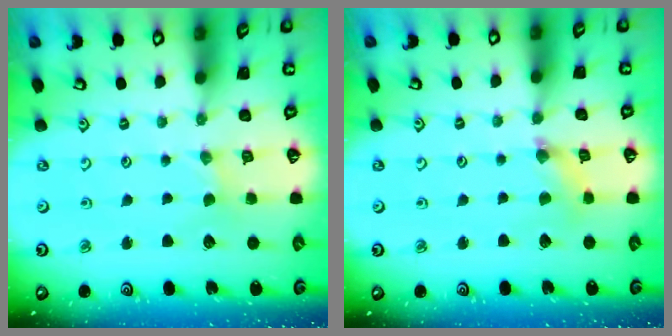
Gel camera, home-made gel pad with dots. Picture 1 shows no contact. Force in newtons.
{"total": 2.1, "press": 2.1, "slide": 0.4}